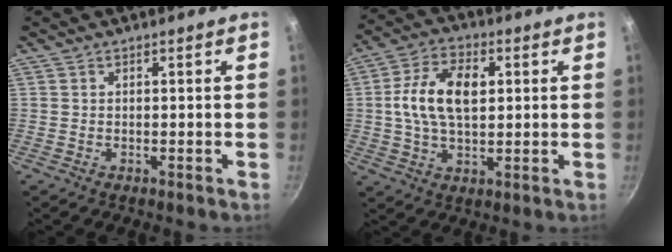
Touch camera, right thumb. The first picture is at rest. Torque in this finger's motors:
{"motor_torque": [-0.03, 0.54, 0.20, -0.14, 0.31]}